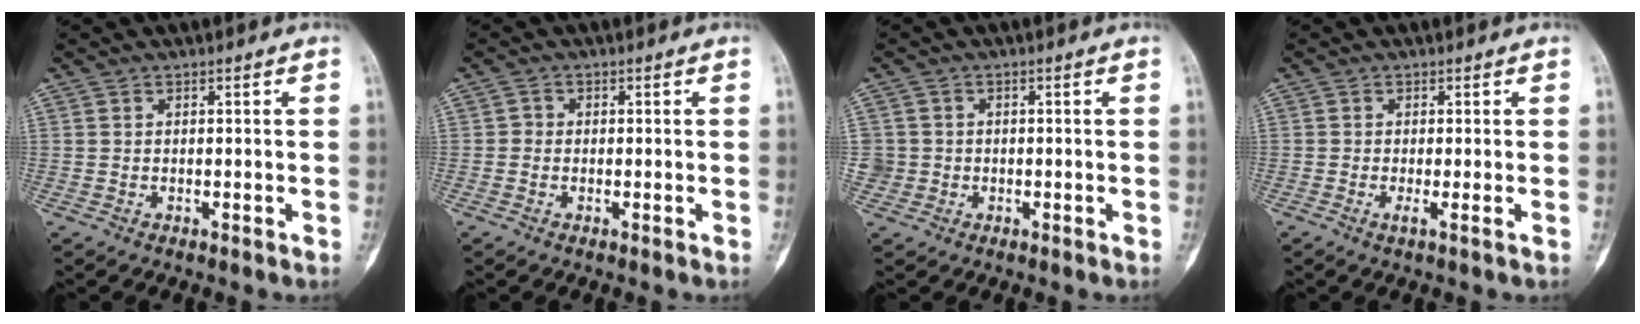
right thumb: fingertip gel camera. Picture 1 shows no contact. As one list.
[{"total": 1.2, "force": [-0.2, 1.1, 0.4], "torque": [0.001, 0.004, -0.009]}, {"total": 2.6, "force": [-0.3, 2.6, -0.2], "torque": [0.022, 0.010, -0.009]}, {"total": 5.1, "force": [-1.4, -0.5, 4.9], "torque": [-0.107, -0.019, -0.032]}]